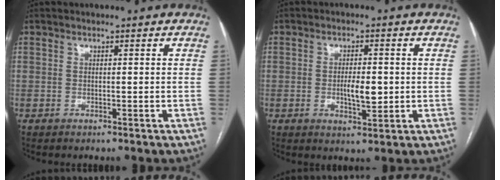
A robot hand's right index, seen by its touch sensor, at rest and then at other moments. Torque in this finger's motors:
{"motor_torque": [0.11, -0.02, 0.11, 0.03]}